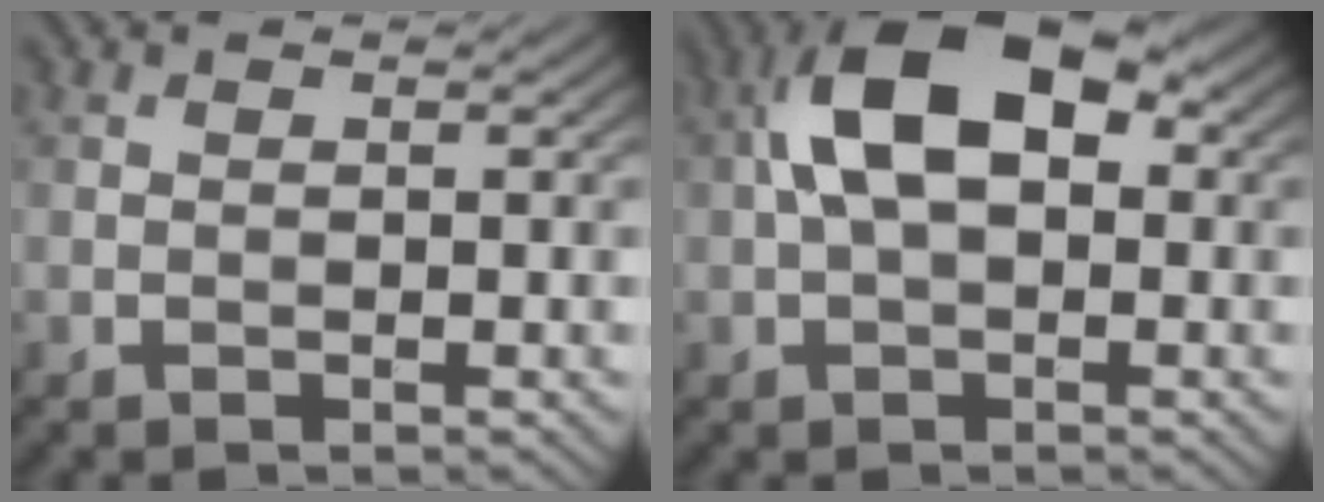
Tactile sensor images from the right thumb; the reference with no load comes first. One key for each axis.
{"total": 10.4, "fx": 1.6, "fy": 5.7, "fz": 8.5, "tx": -0.167, "ty": 0.021, "tz": 0.018}